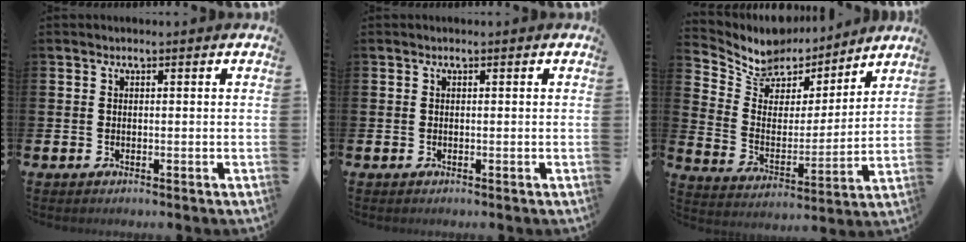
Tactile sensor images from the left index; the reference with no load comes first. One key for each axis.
{"total": 0.0}
{"total": 8.3, "fx": 7.6, "fy": 3.3, "fz": 0.3, "tx": -0.061, "ty": -0.058, "tz": 0.138}